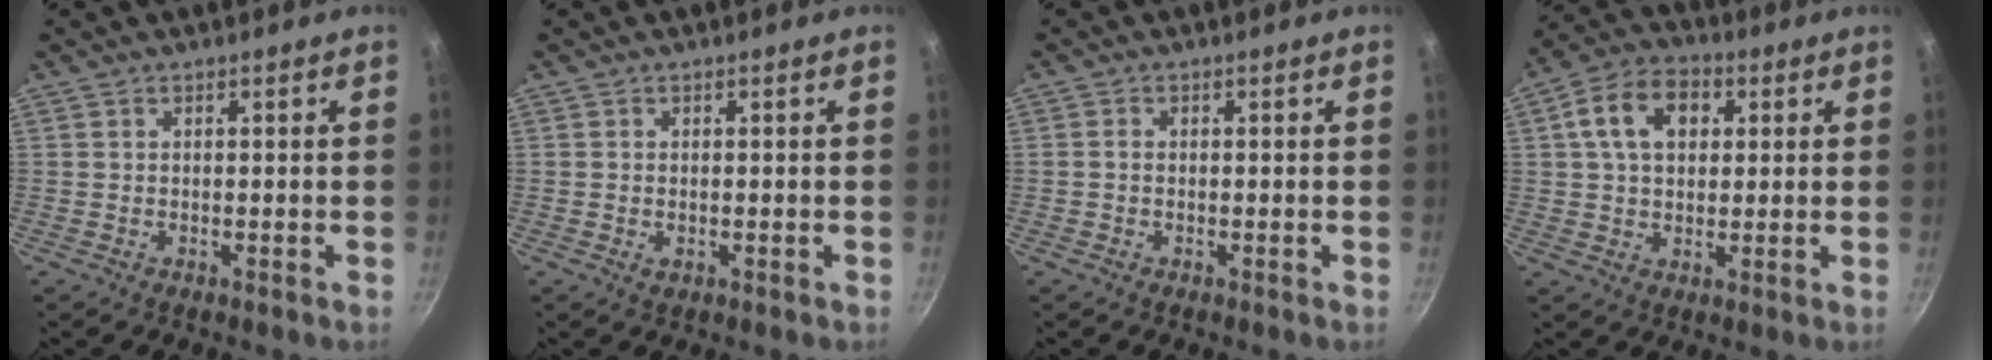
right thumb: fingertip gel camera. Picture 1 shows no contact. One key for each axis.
{"total": 1.2, "fx": -0.2, "fy": 0.8, "fz": 0.9, "tx": -0.015, "ty": -0.001, "tz": -0.002}
{"total": 1.0, "fx": -0.2, "fy": 0.8, "fz": 0.6, "tx": -0.011, "ty": 0.006, "tz": -0.004}
{"total": 11.2, "fx": 3.0, "fy": 7.8, "fz": 7.4, "tx": -0.109, "ty": 0.014, "tz": 0.037}